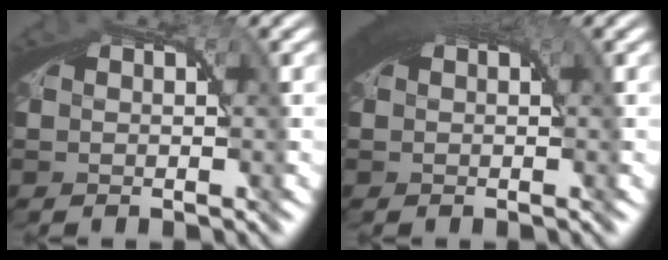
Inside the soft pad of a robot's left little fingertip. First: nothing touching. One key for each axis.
{"total": 4.4, "fx": 1.9, "fy": 1.5, "fz": 3.7, "tx": -0.051, "ty": 0.015, "tz": 0.025}